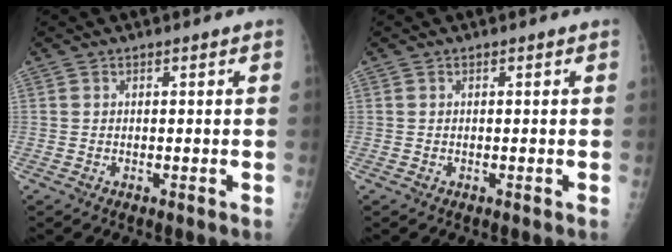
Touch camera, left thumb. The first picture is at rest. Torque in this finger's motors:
{"motor_torque": [0.00, 0.00, 0.00, 0.00, 0.00]}